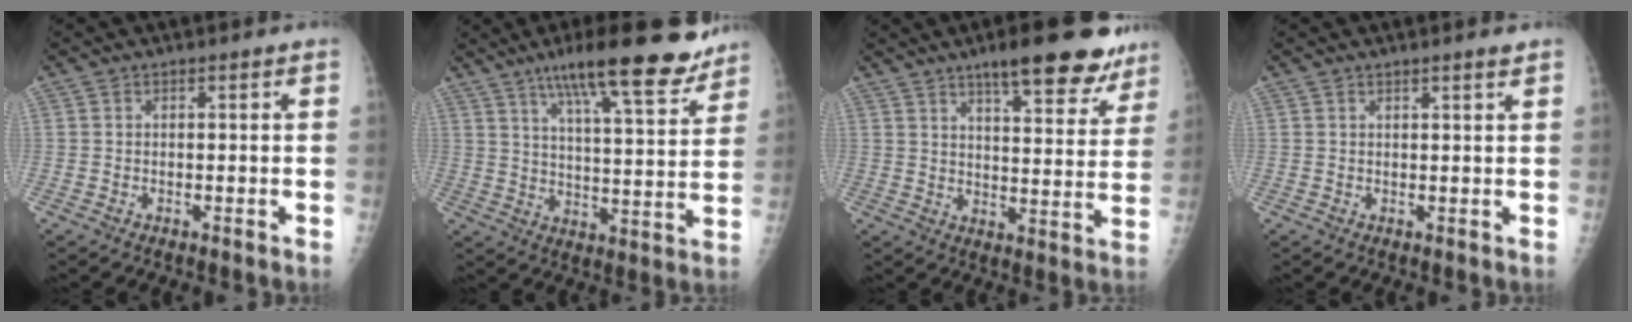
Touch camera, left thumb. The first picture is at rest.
{"total": 18.6, "force": [13.3, 3.8, 12.5], "torque": [-0.162, -0.054, 0.201]}
{"total": 16.7, "force": [11.7, 4.5, 11.0], "torque": [-0.109, -0.054, 0.159]}
{"total": 1.6, "force": [1.2, -0.1, 1.1], "torque": [-0.014, -0.006, 0.018]}